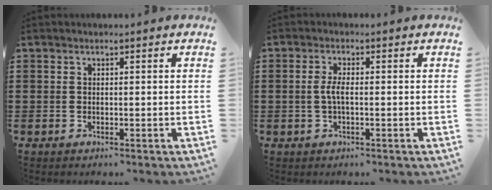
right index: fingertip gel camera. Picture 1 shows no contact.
{"total": 2.6, "force": [-0.3, 0.6, 2.5], "torque": [-0.061, -0.004, -0.012]}